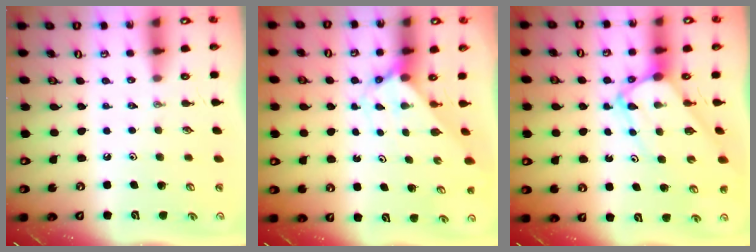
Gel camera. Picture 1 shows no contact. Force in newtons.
{"total": 2.4, "press": 2.4, "slide": 0.2}
{"total": 7.6, "press": 7.5, "slide": 0.8}